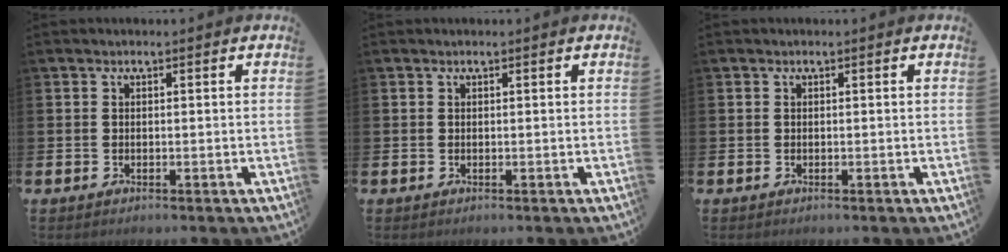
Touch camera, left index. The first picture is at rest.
{"total": 0.0}
{"total": 0.0}